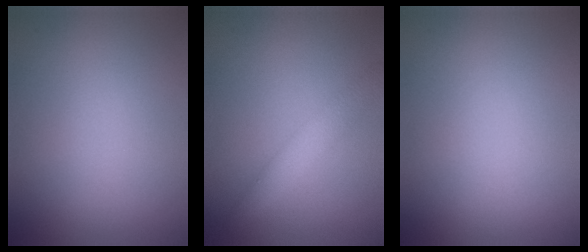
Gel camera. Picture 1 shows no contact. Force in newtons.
{"total": 2.8, "press": 2.8, "slide": 0.1}
{"total": 0.0}